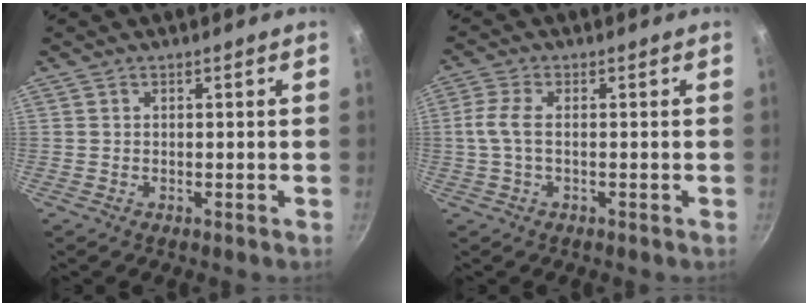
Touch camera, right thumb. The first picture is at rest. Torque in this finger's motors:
{"motor_torque": [0.13, -0.19, -0.71, 0.03, -0.01]}